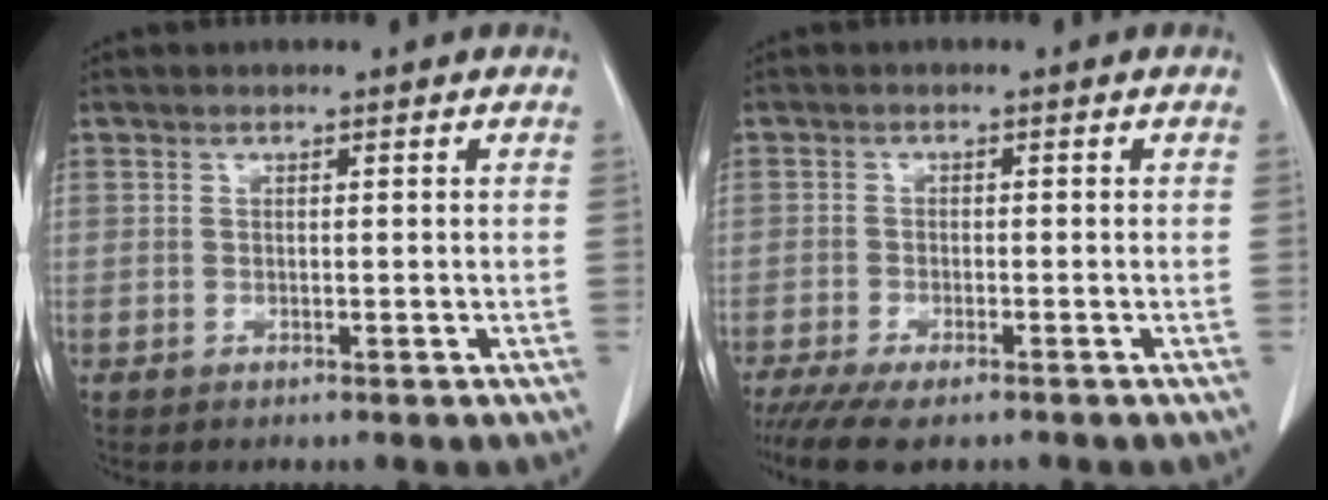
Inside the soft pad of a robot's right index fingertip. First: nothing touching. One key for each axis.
{"total": 6.7, "fx": -5.3, "fy": 1.8, "fz": 3.8, "tx": -0.055, "ty": -0.012, "tz": -0.086}